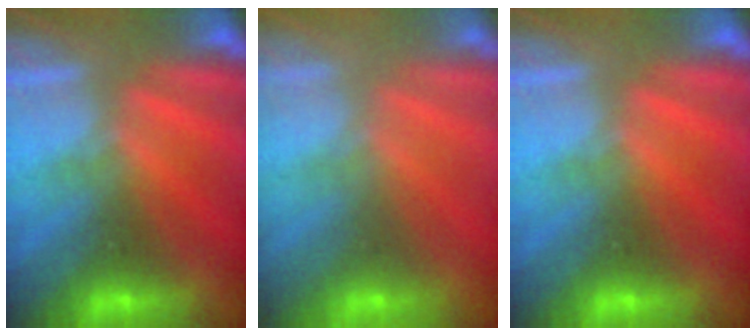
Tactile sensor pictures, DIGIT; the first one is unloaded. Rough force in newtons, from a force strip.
{"total": 9.1}
{"total": 0.0}